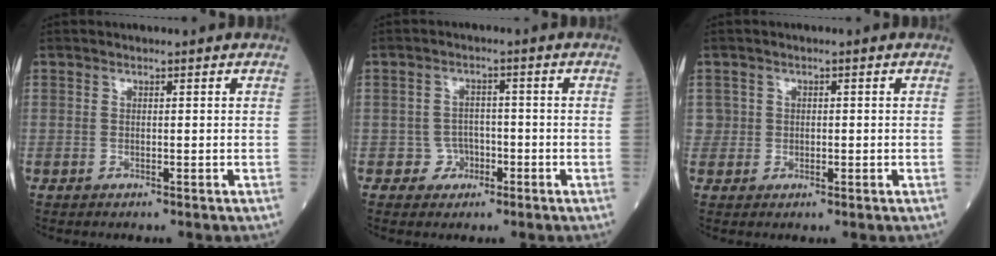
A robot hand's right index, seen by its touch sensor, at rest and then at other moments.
{"total": 3.7, "force": [-1.6, 3.2, 0.7], "torque": [-0.005, 0.013, -0.023]}
{"total": 2.9, "force": [0.1, 2.8, 0.7], "torque": [-0.017, 0.015, 0.010]}